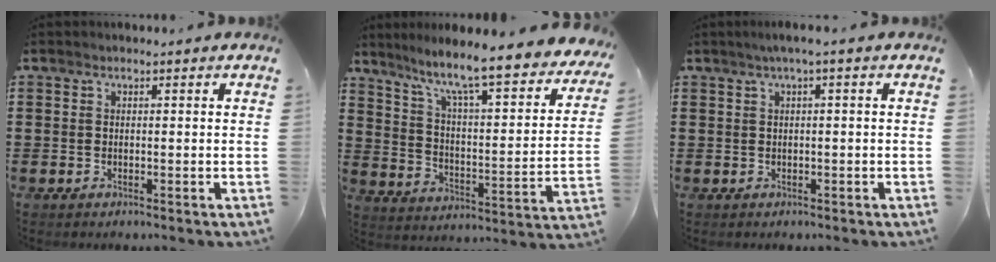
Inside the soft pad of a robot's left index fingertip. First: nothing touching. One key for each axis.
{"total": 8.1, "fx": 6.6, "fy": 0.0, "fz": 4.7, "tx": -0.111, "ty": -0.061, "tz": 0.100}
{"total": 1.5, "fx": 0.1, "fy": -0.1, "fz": 1.5, "tx": -0.023, "ty": -0.003, "tz": 0.002}